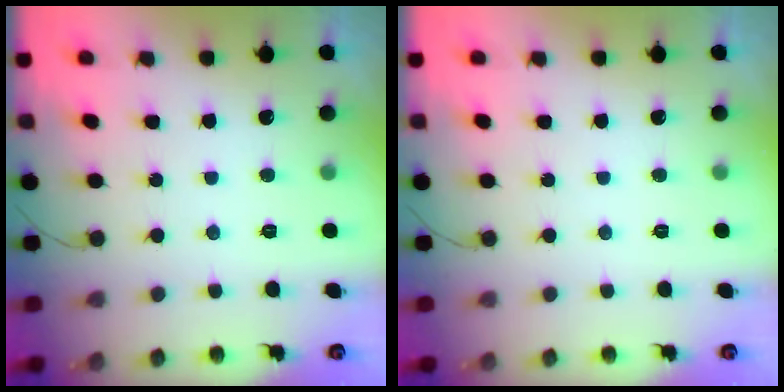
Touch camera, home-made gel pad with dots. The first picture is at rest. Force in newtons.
{"total": 0.0}